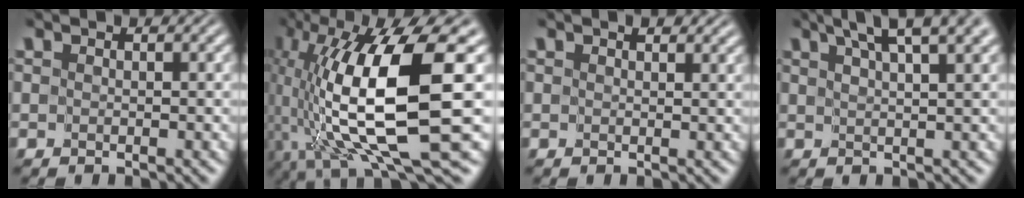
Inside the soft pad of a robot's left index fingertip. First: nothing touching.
{"total": 14.2, "force": [-1.4, 3.9, 13.5], "torque": [-0.252, -0.005, -0.015]}
{"total": 1.4, "force": [0.9, 0.7, 0.9], "torque": [-0.009, 0.002, 0.014]}
{"total": 6.2, "force": [4.2, 1.3, 4.3], "torque": [-0.050, 0.028, 0.050]}